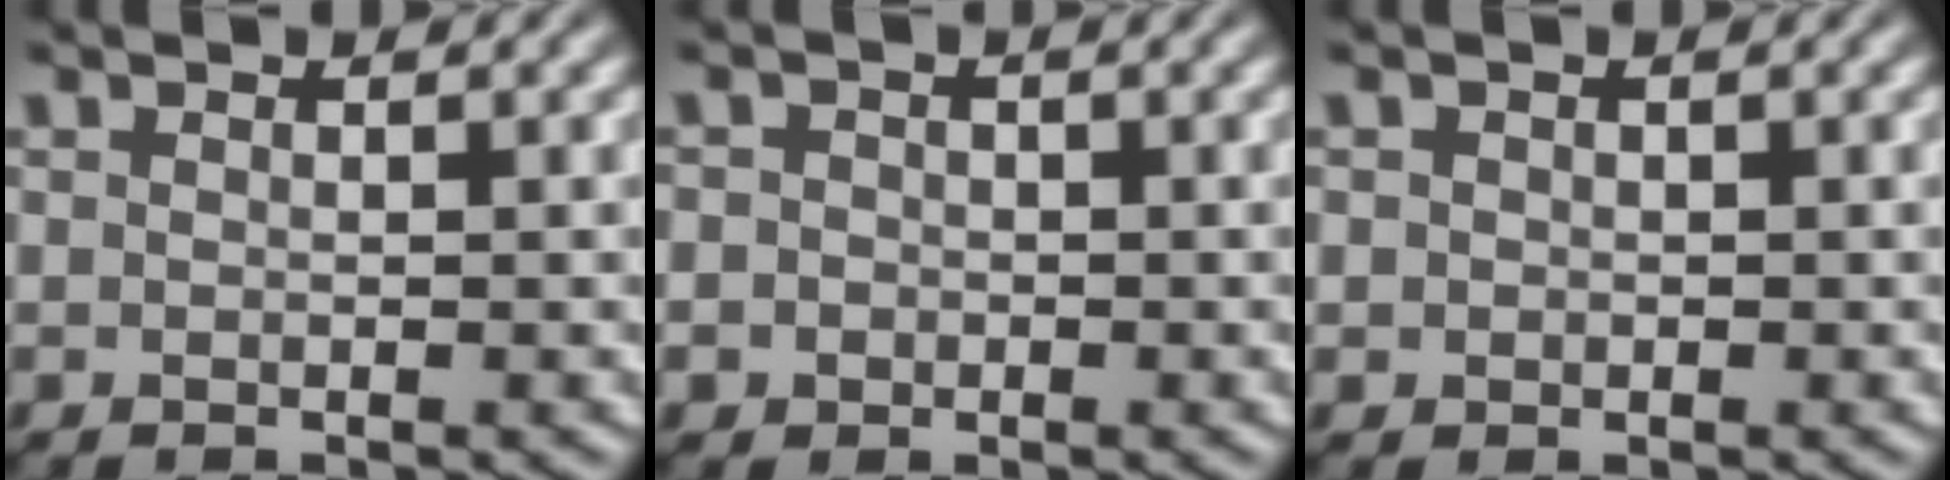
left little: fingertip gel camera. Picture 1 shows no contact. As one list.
[{"total": 2.2, "force": [-0.1, 2.1, 0.6], "torque": [0.013, 0.011, -0.023]}, {"total": 0.8, "force": [0.0, 0.8, 0.1], "torque": [0.006, -0.003, -0.001]}]